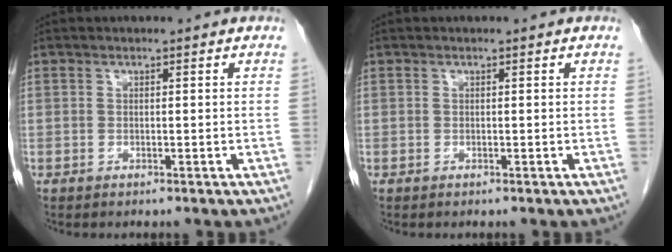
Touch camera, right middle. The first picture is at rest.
{"total": 0.0}